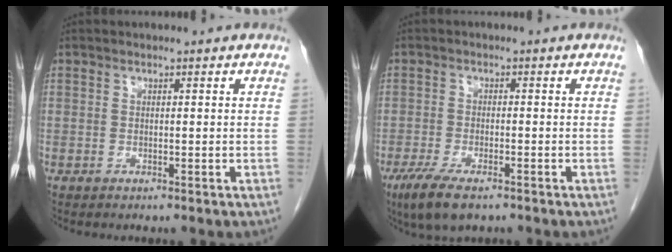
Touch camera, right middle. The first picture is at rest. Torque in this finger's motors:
{"motor_torque": [1.10, -0.81, 0.23, 0.07]}